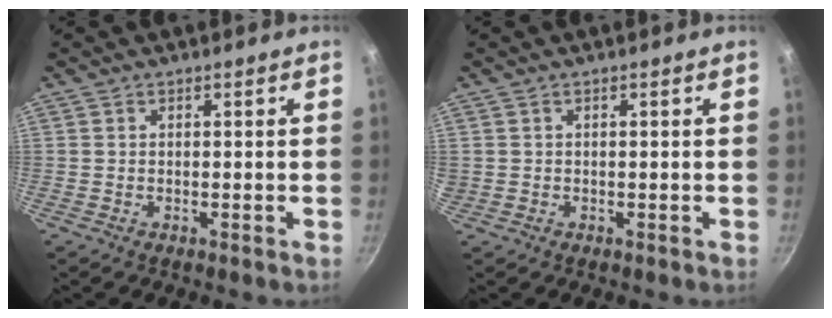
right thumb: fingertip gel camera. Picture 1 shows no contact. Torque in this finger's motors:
{"motor_torque": [0.68, 0.48, -0.32, 0.25, 0.00]}